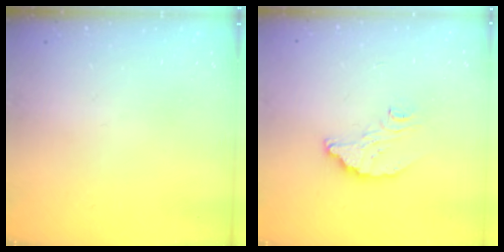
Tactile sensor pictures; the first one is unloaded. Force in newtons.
{"total": 6.4, "press": 6.4, "slide": 0.1}